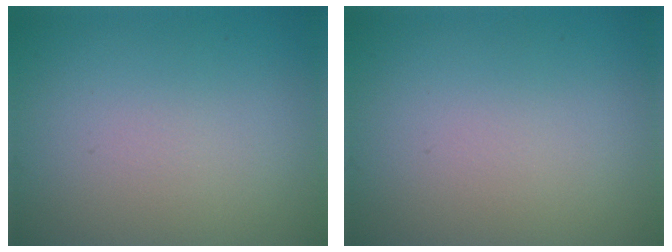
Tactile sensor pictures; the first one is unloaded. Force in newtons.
{"total": 0.0}